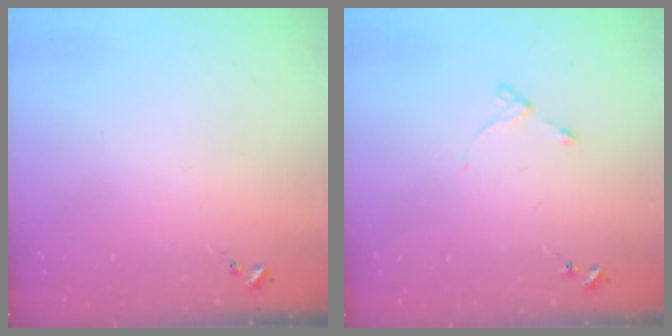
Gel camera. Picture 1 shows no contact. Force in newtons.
{"total": 4.7, "press": 4.6, "slide": 0.6}